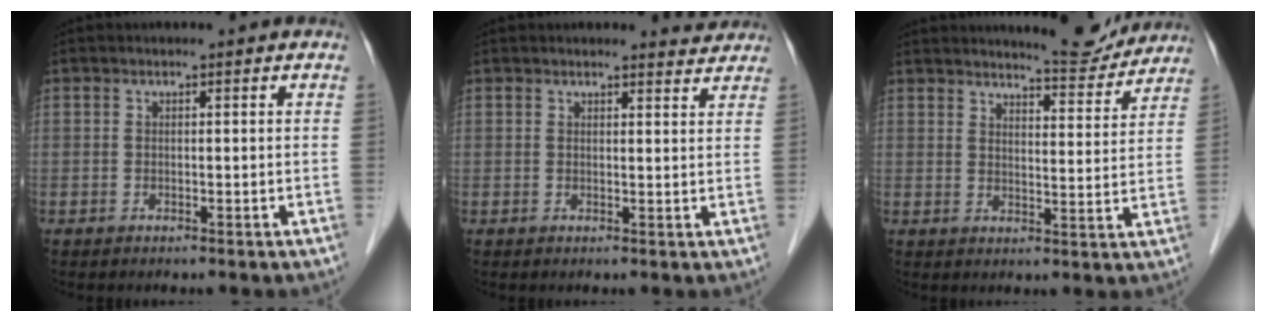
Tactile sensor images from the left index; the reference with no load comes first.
{"total": 2.7, "force": [2.6, 0.4, -0.1], "torque": [-0.003, -0.008, 0.024]}
{"total": 7.9, "force": [7.7, 0.9, 1.2], "torque": [-0.018, -0.012, 0.097]}